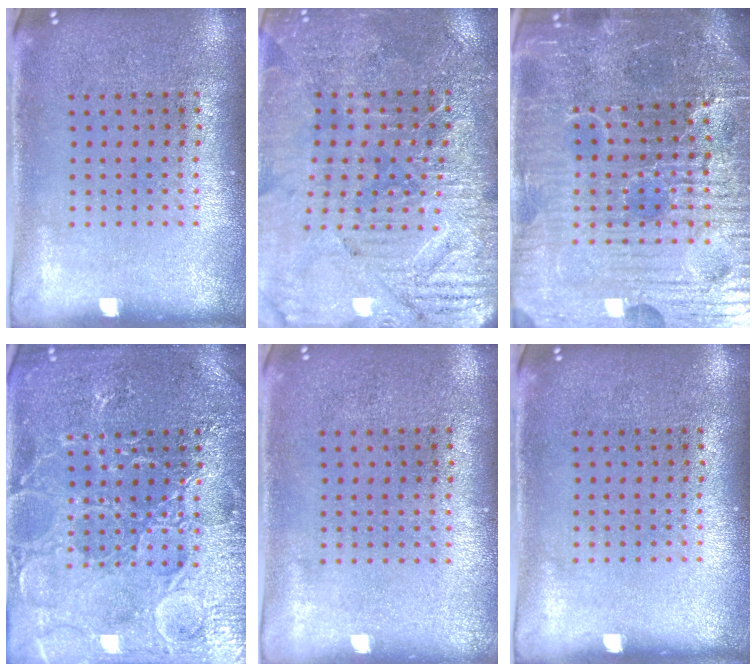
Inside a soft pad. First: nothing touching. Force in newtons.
{"total": 3.4, "press": 3.4, "slide": 0.2}
{"total": 6.8, "press": 6.1, "slide": 3.1}
{"total": 4.7, "press": 4.6, "slide": 0.6}
{"total": 0.0}
{"total": 0.0}